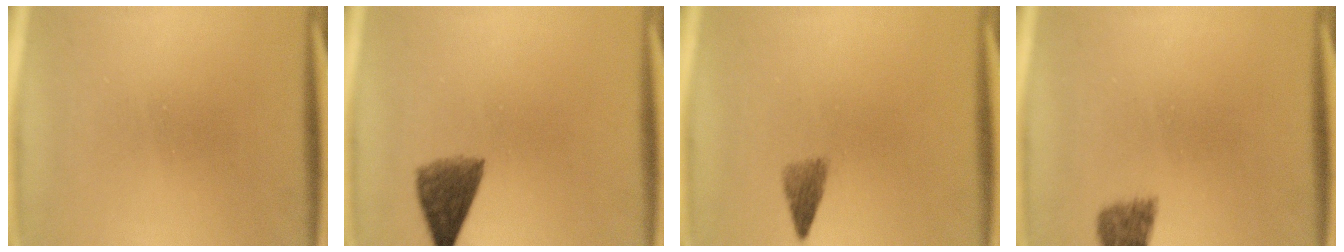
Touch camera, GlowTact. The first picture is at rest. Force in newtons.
{"total": 5.5}
{"total": 2.2}
{"total": 2.3}